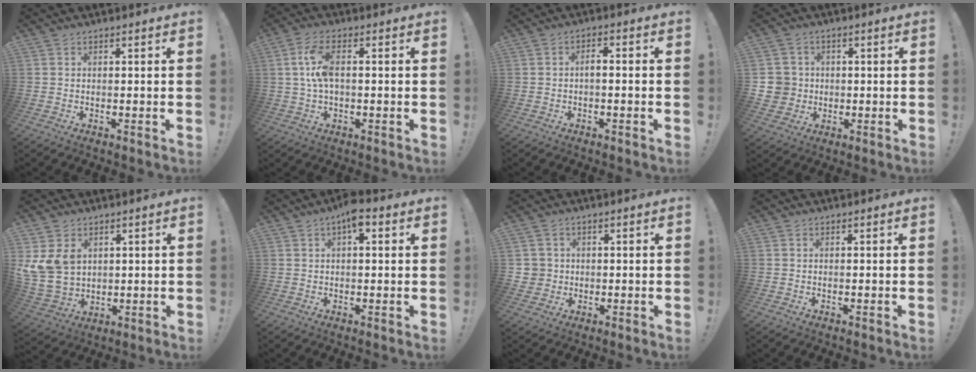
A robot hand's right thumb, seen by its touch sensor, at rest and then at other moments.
{"total": 8.1, "force": [0.7, 3.6, 7.2], "torque": [-0.142, 0.000, 0.010]}
{"total": 2.6, "force": [-0.9, 0.4, 2.4], "torque": [-0.043, 0.005, -0.018]}
{"total": 6.1, "force": [0.2, 6.0, 1.4], "torque": [-0.030, 0.001, 0.010]}
{"total": 10.6, "force": [3.8, 8.3, 5.3], "torque": [-0.114, -0.016, 0.081]}
{"total": 5.2, "force": [2.3, 2.1, 4.2], "torque": [-0.059, -0.003, 0.034]}
{"total": 3.5, "force": [0.5, 3.4, 0.7], "torque": [-0.013, 0.003, 0.013]}
{"total": 0.0}